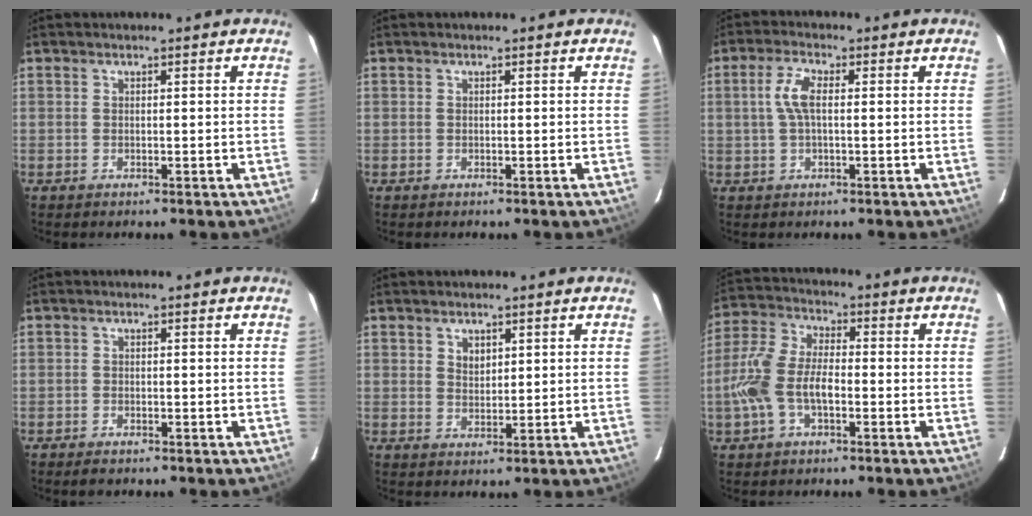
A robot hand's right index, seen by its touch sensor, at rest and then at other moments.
{"total": 0.0}
{"total": 4.7, "force": [0.4, 1.6, 4.4], "torque": [-0.090, 0.008, 0.010]}
{"total": 1.6, "force": [-1.4, 0.6, 0.5], "torque": [-0.015, -0.002, -0.025]}
{"total": 2.5, "force": [1.3, 1.8, 1.2], "torque": [-0.014, 0.003, 0.024]}
{"total": 10.5, "force": [-2.9, 5.2, 8.6], "torque": [-0.191, 0.012, -0.057]}